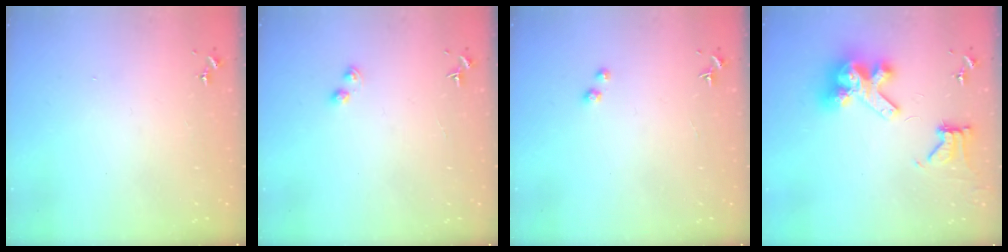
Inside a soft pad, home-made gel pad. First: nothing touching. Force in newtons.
{"total": 2.8, "press": 2.7, "slide": 0.4}
{"total": 1.7, "press": 1.6, "slide": 0.1}
{"total": 13.0, "press": 12.8, "slide": 1.8}